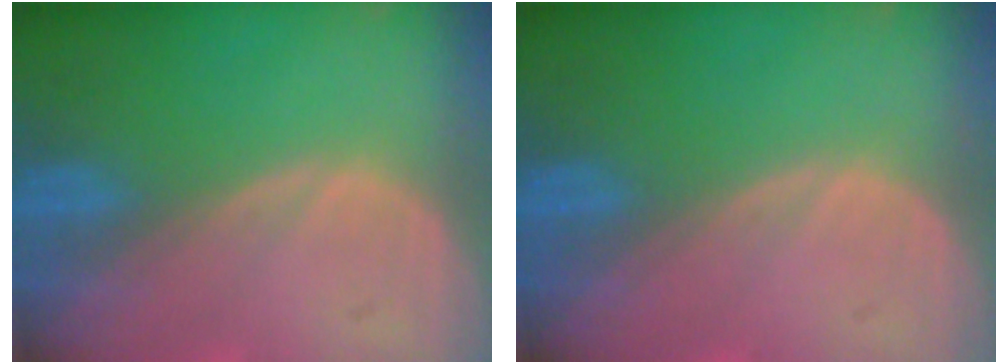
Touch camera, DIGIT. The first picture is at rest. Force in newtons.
{"total": 0.0}